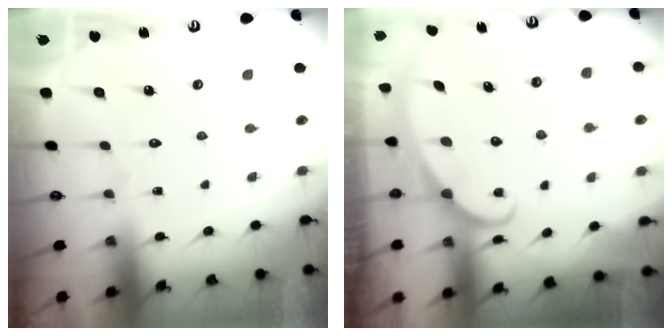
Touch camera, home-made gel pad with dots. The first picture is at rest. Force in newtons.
{"total": 3.6, "press": 3.6, "slide": 0.2}